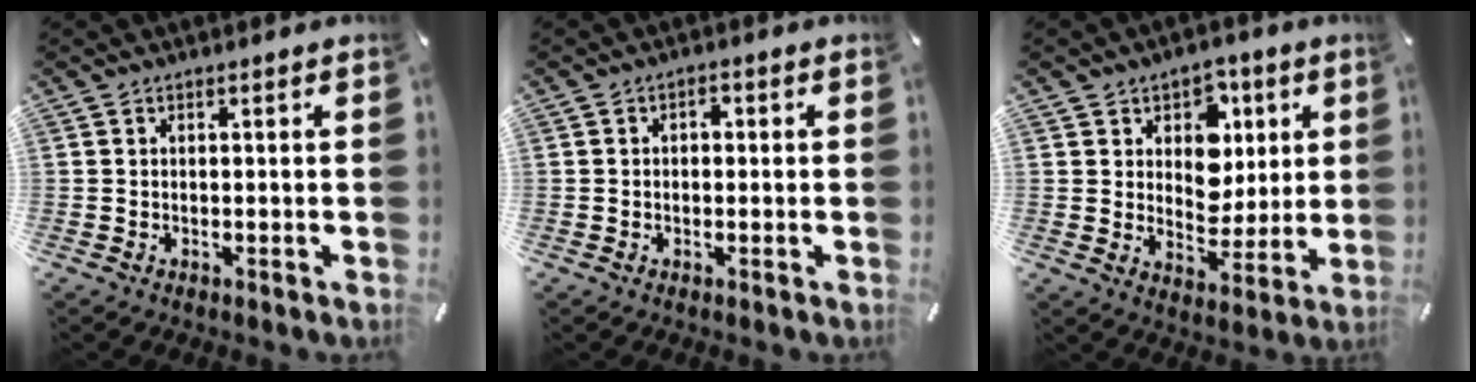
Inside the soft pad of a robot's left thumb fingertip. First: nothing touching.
{"total": 1.9, "force": [-0.3, 1.3, 1.4], "torque": [-0.027, 0.008, -0.008]}
{"total": 10.6, "force": [3.1, 9.2, 4.2], "torque": [-0.051, -0.024, 0.056]}